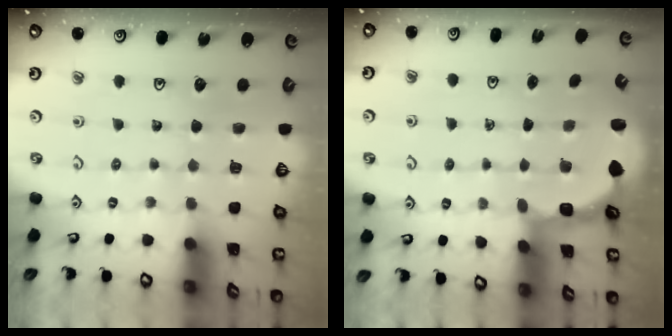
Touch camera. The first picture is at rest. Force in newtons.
{"total": 2.8, "press": 2.5, "slide": 1.4}